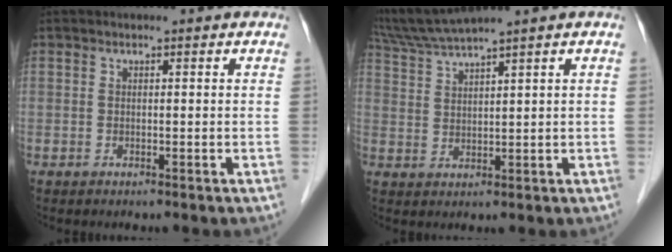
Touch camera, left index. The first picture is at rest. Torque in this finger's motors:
{"motor_torque": [0.42, -0.53, 0.05, 0.08]}